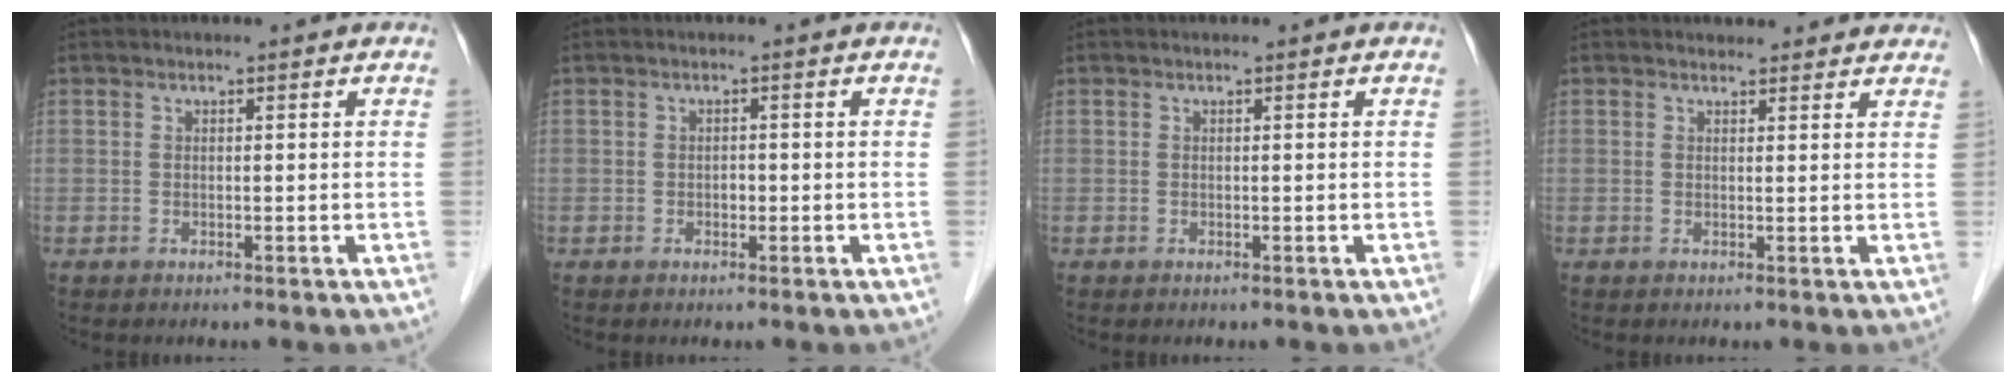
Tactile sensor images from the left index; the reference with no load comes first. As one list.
[{"total": 0.7, "force": [-0.3, 0.5, 0.4], "torque": [-0.007, 0.001, -0.006]}, {"total": 0.0}, {"total": 6.1, "force": [5.6, 2.1, 0.9], "torque": [0.005, 0.011, 0.051]}]